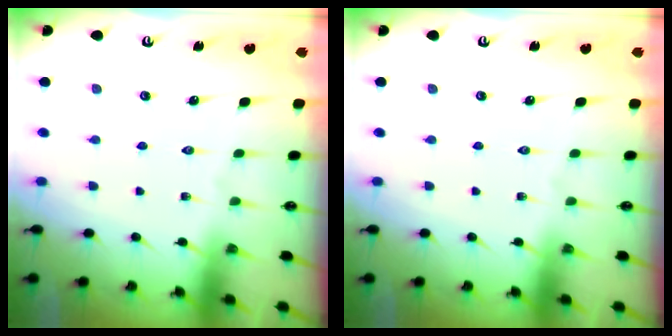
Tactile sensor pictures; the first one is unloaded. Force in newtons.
{"total": 0.0}